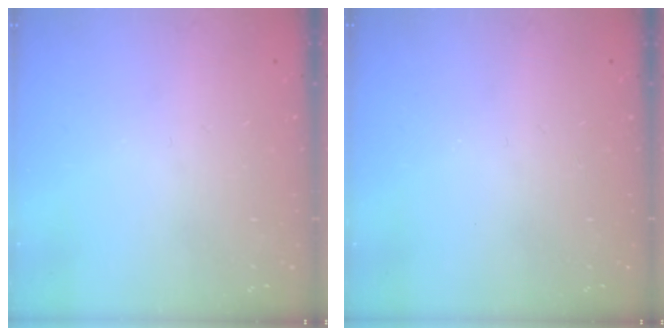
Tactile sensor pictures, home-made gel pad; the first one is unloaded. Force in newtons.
{"total": 0.0}